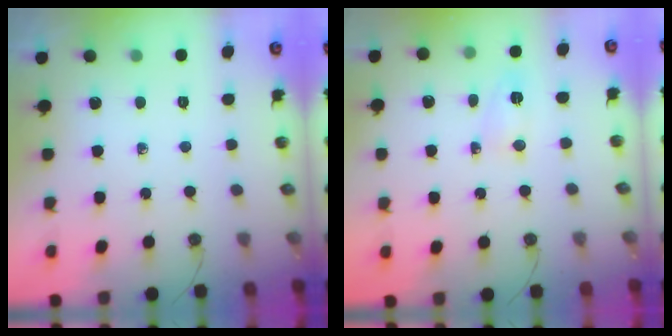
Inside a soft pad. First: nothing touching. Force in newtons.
{"total": 12.6, "press": 4.1, "slide": 11.9}